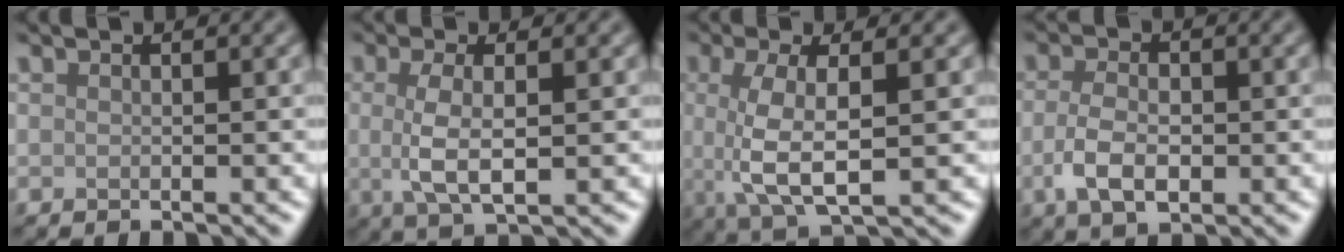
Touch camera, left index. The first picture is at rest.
{"total": 3.9, "force": [0.1, 1.2, 3.7], "torque": [-0.077, -0.001, 0.003]}
{"total": 5.5, "force": [0.3, 1.9, 5.2], "torque": [-0.109, -0.003, 0.006]}
{"total": 4.1, "force": [-0.7, 2.4, 3.2], "torque": [-0.069, -0.005, -0.016]}